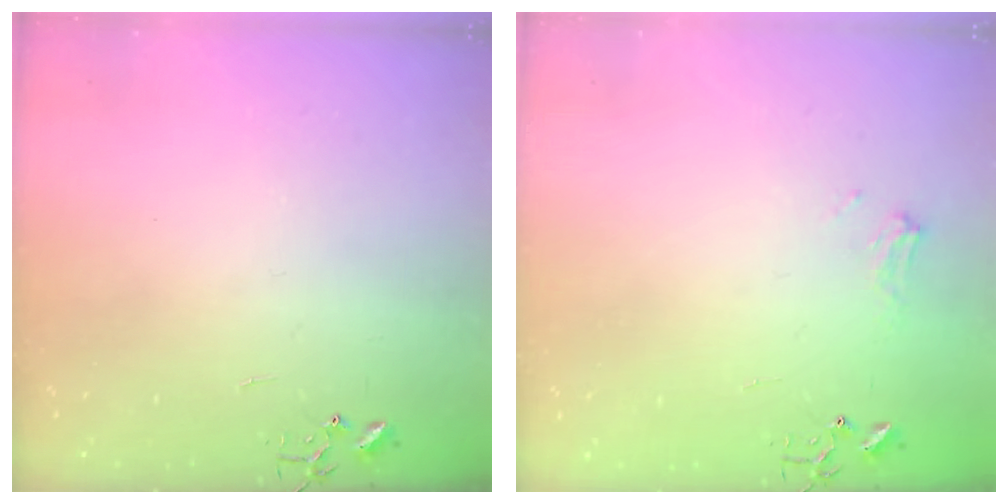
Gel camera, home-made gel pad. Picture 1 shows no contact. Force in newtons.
{"total": 6.7, "press": 6.7, "slide": 0.7}